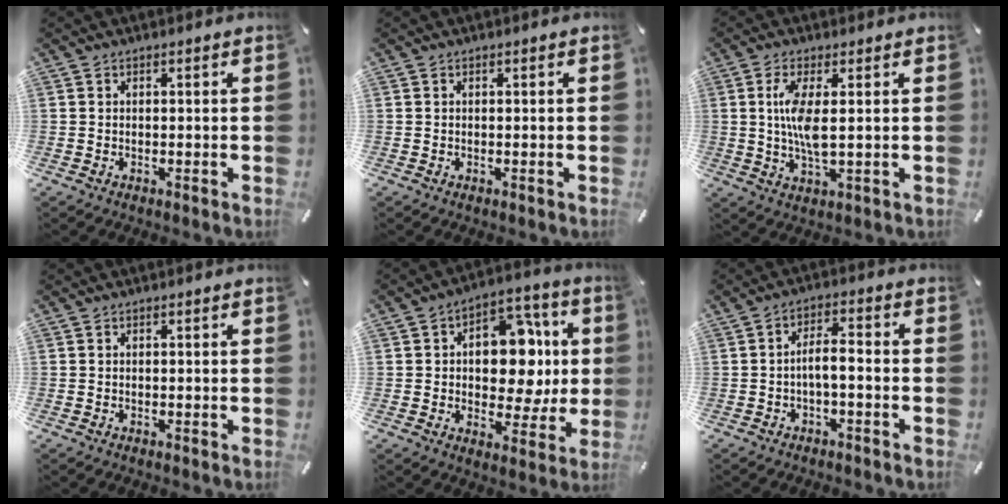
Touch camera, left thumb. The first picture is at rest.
{"total": 0.0}
{"total": 7.9, "force": [0.9, 2.1, 7.5], "torque": [-0.171, -0.011, 0.007]}
{"total": 0.0}
{"total": 15.2, "force": [1.1, 10.4, 11.0], "torque": [-0.135, -0.008, 0.022]}
{"total": 4.7, "force": [-1.9, 1.5, 4.1], "torque": [-0.071, 0.014, -0.035]}